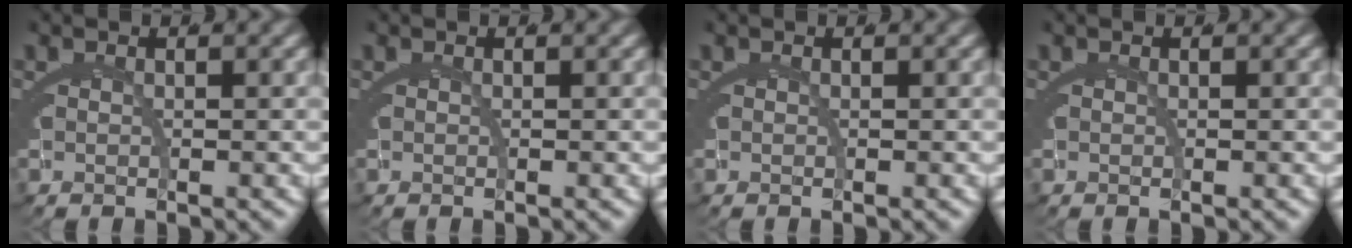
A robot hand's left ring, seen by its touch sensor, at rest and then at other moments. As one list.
[{"total": 0.0}, {"total": 0.0}, {"total": 0.0}]